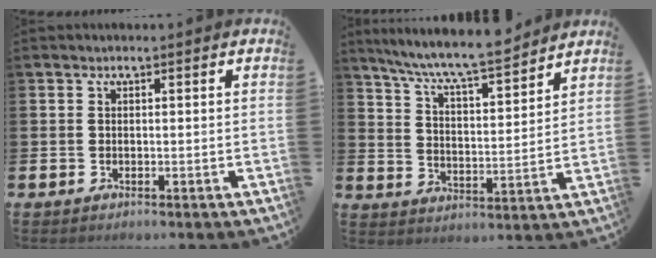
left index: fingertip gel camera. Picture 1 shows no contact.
{"total": 8.1, "force": [7.6, 0.2, 2.6], "torque": [-0.084, -0.051, 0.133]}